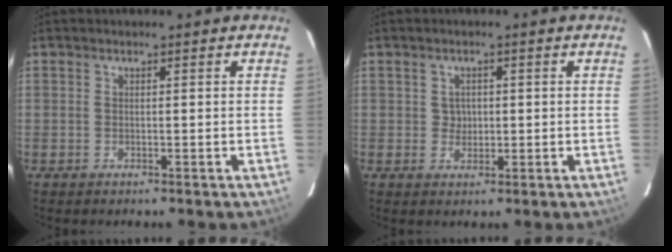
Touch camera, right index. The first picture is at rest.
{"total": 2.4, "force": [0.2, 2.3, 0.5], "torque": [-0.005, 0.007, 0.003]}